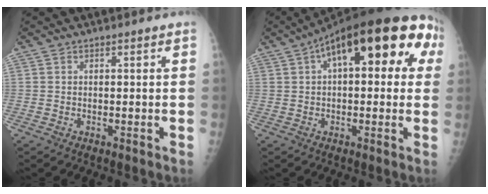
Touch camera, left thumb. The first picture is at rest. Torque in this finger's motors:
{"motor_torque": [0.18, 1.41, 1.29, -1.48, 0.20]}